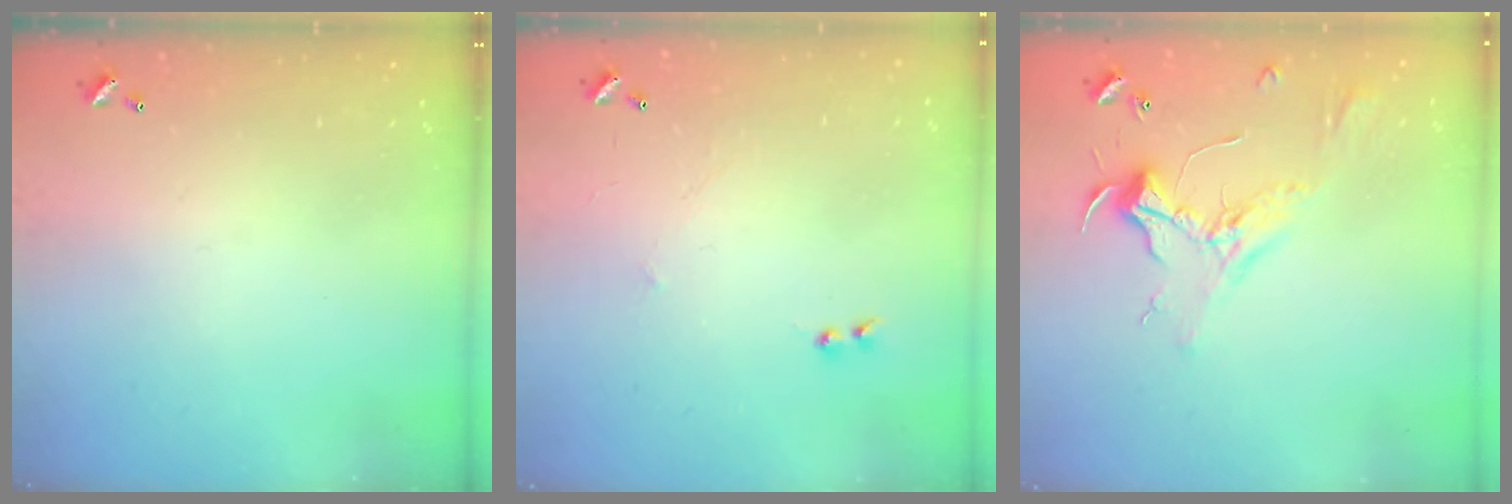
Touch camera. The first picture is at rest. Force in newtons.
{"total": 1.2, "press": 1.2, "slide": 0.3}
{"total": 2.4, "press": 2.3, "slide": 0.8}